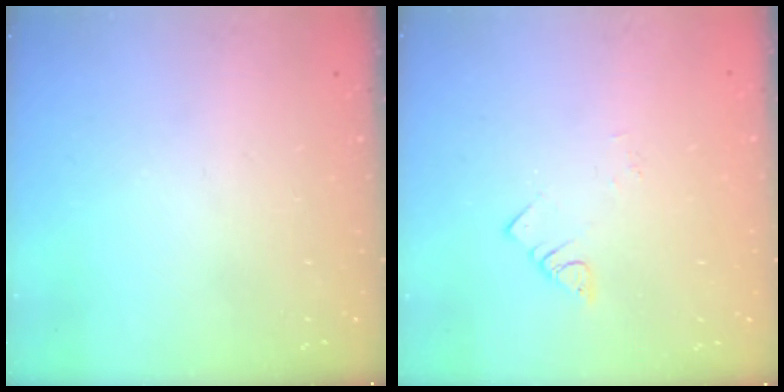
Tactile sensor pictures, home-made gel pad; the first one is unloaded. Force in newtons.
{"total": 2.1, "press": 2.1, "slide": 0.3}